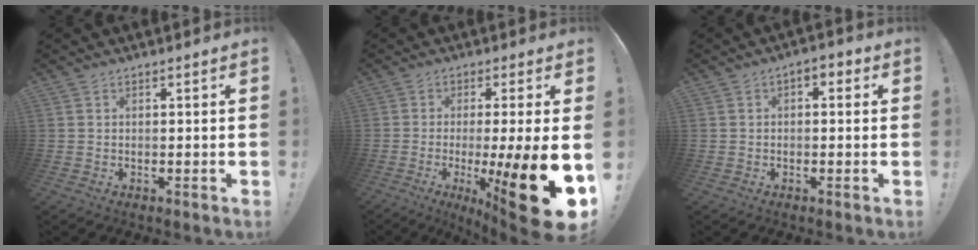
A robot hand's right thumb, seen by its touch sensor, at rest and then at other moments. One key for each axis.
{"total": 22.3, "fx": -5.8, "fy": 3.7, "fz": 21.2, "tx": -0.284, "ty": 0.003, "tz": -0.074}
{"total": 2.7, "fx": -0.5, "fy": 1.8, "fz": 1.9, "tx": -0.020, "ty": 0.006, "tz": -0.013}